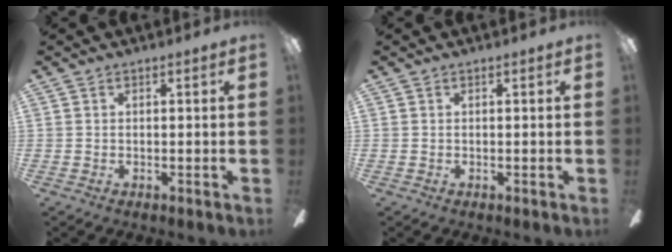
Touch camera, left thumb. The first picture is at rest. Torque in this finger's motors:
{"motor_torque": [-0.07, -0.05, -0.11, 0.04, -0.02]}